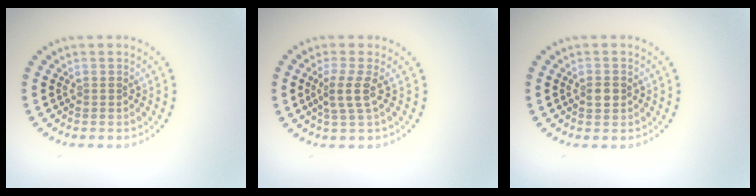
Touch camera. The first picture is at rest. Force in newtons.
{"total": 2.3, "press": 1.8, "slide": 1.4}
{"total": 1.6, "press": 1.6, "slide": 0.2}